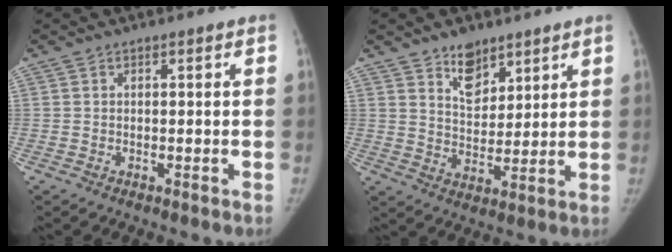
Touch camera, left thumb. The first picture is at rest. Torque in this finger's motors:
{"motor_torque": [0.12, -0.04, 0.86, -0.83, 0.14]}